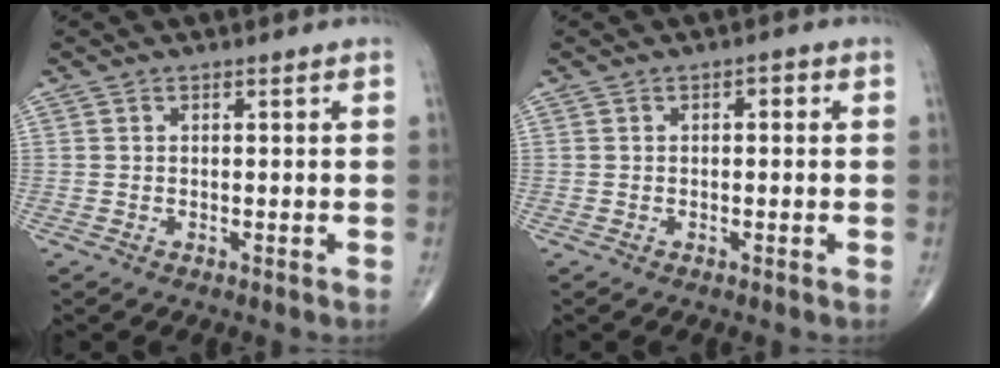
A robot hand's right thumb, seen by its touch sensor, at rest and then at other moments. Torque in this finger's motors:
{"motor_torque": [-0.23, 0.18, -0.15, -0.01, -0.01]}